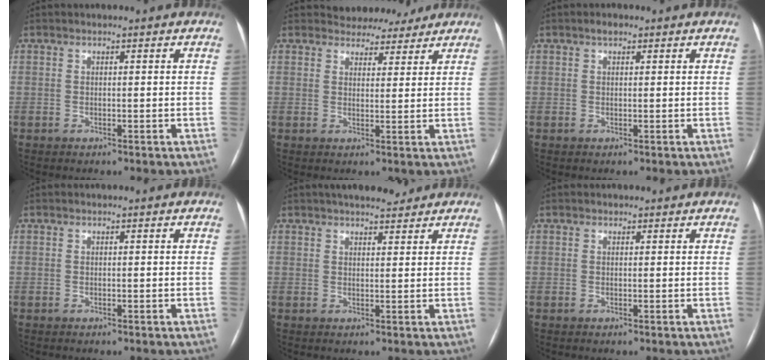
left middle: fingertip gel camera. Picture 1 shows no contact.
{"total": 5.6, "force": [5.1, 2.2, 0.3], "torque": [0.000, 0.005, 0.062]}
{"total": 1.1, "force": [0.7, 0.5, 0.6], "torque": [-0.012, 0.007, 0.010]}
{"total": 0.0}
{"total": 5.6, "force": [4.8, 2.2, 1.7], "torque": [-0.013, 0.009, 0.065]}
{"total": 0.6, "force": [0.4, 0.4, 0.0], "torque": [-0.004, 0.002, 0.004]}